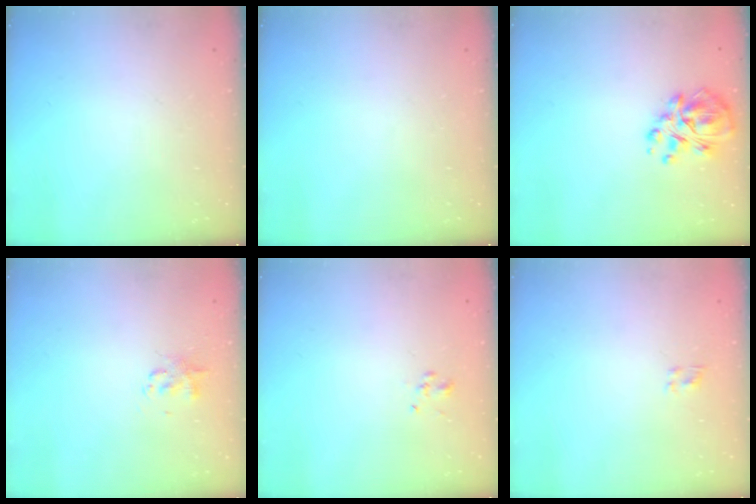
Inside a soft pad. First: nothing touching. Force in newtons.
{"total": 0.0}
{"total": 10.7, "press": 10.1, "slide": 3.4}
{"total": 1.4, "press": 1.3, "slide": 0.5}
{"total": 0.9, "press": 0.7, "slide": 0.6}
{"total": 1.1, "press": 0.8, "slide": 0.7}